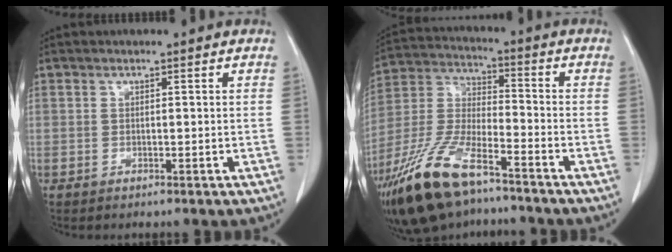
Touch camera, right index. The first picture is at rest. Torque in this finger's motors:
{"motor_torque": [1.05, -1.08, 0.37, 0.10]}